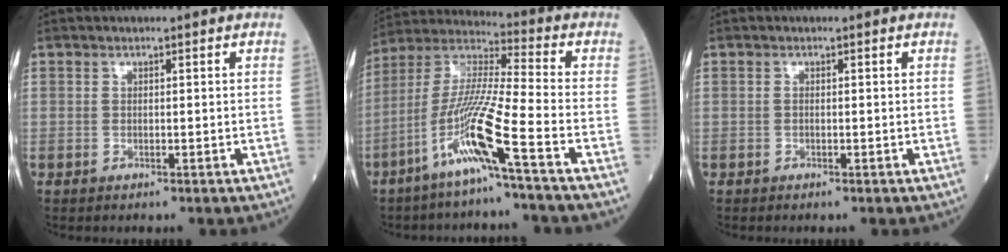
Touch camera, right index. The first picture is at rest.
{"total": 12.8, "force": [-6.2, -1.4, 11.1], "torque": [-0.232, -0.014, -0.129]}
{"total": 0.0}